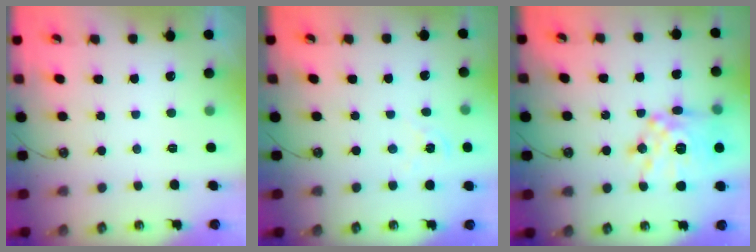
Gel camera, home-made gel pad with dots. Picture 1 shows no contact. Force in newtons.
{"total": 2.2, "press": 2.2, "slide": 0.3}
{"total": 16.5, "press": 16.5, "slide": 1.6}